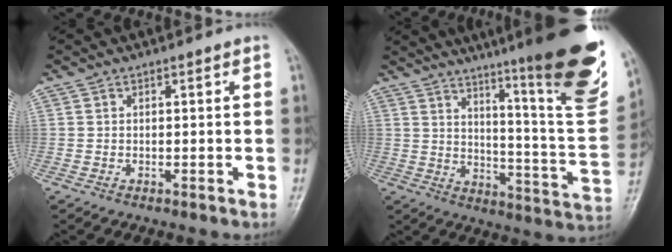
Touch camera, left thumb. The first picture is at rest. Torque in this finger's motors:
{"motor_torque": [3.06, 0.76, 1.49, -1.28, 0.34]}